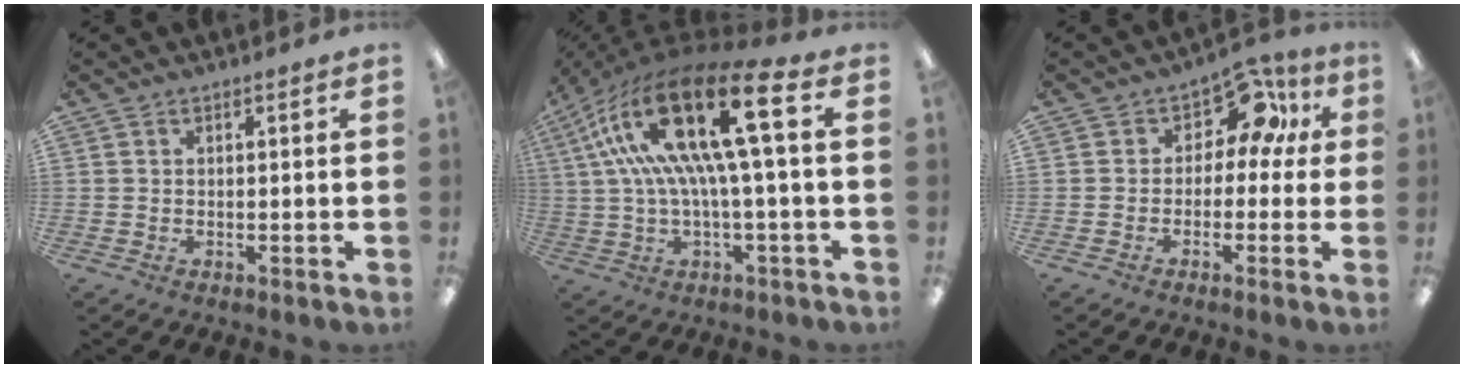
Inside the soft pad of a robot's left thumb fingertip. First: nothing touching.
{"total": 24.7, "force": [6.8, 7.5, 22.6], "torque": [-0.438, -0.029, 0.104]}
{"total": 9.2, "force": [3.9, 5.9, 5.8], "torque": [-0.085, -0.014, 0.068]}